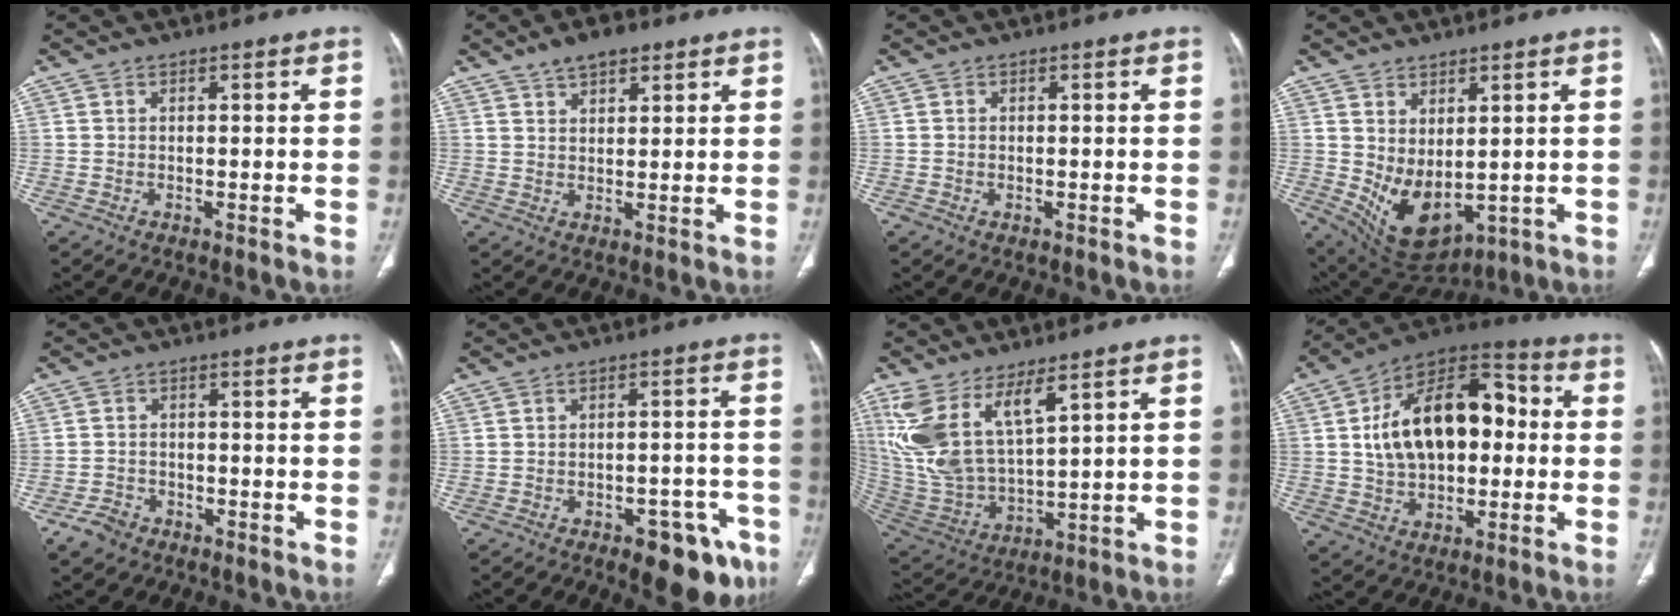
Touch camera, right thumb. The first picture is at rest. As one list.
[{"total": 5.8, "force": [3.9, 2.8, 3.3], "torque": [-0.037, -0.011, 0.063]}, {"total": 0.5, "force": [-0.2, 0.4, 0.3], "torque": [-0.005, 0.001, -0.003]}, {"total": 9.8, "force": [0.3, 5.7, 8.0], "torque": [-0.125, -0.019, 0.040]}, {"total": 3.8, "force": [-2.6, 2.6, 1.1], "torque": [-0.018, 0.019, -0.042]}, {"total": 12.1, "force": [-7.0, 5.6, 8.0], "torque": [-0.071, 0.039, -0.088]}, {"total": 14.2, "force": [7.8, 5.4, 10.5], "torque": [-0.224, -0.034, 0.179]}, {"total": 20.8, "force": [1.7, 12.8, 16.3], "torque": [-0.237, 0.033, 0.026]}]